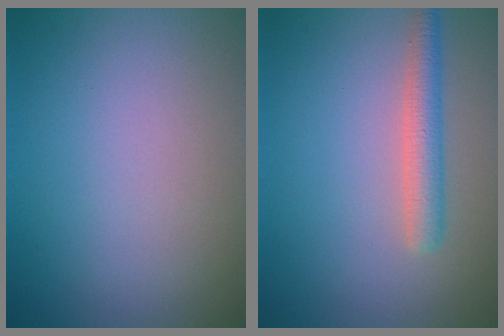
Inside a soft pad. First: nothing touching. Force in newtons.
{"total": 2.6, "press": 2.6, "slide": 0.1}